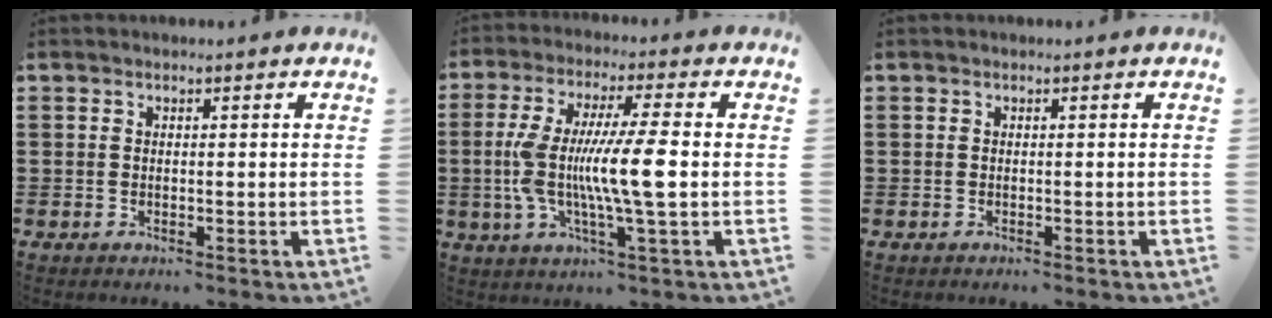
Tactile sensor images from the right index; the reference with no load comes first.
{"total": 11.0, "force": [-1.1, 0.9, 10.9], "torque": [-0.216, -0.012, -0.027]}
{"total": 0.0}